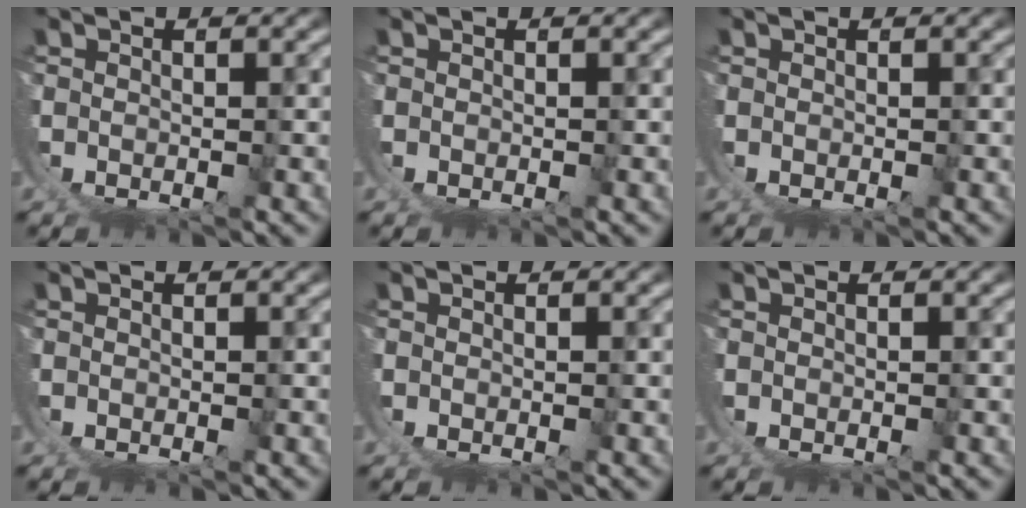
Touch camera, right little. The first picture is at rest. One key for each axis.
{"total": 0.0}
{"total": 0.0}
{"total": 0.0}
{"total": 0.0}
{"total": 0.0}